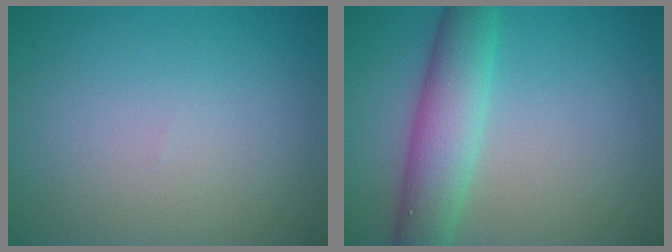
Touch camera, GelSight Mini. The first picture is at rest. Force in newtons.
{"total": 5.3, "press": 5.3, "slide": 0.2}